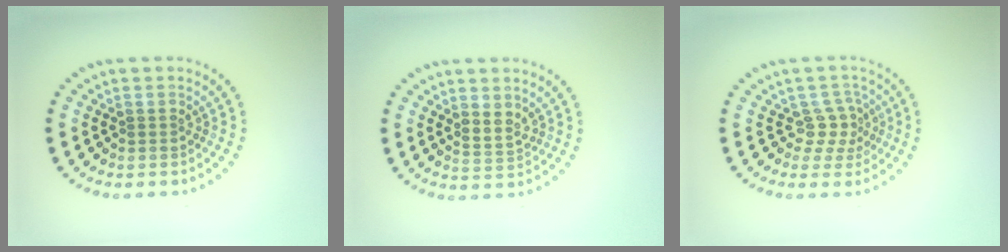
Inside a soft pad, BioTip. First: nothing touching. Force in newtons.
{"total": 1.7, "press": 1.3, "slide": 1.1}
{"total": 2.3, "press": 1.6, "slide": 1.6}